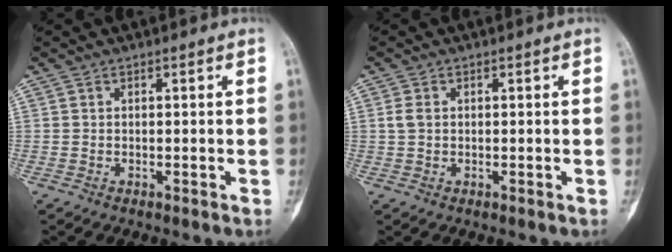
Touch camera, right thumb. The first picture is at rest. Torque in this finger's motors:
{"motor_torque": [0.26, 0.36, 0.09, -0.13, 0.00]}